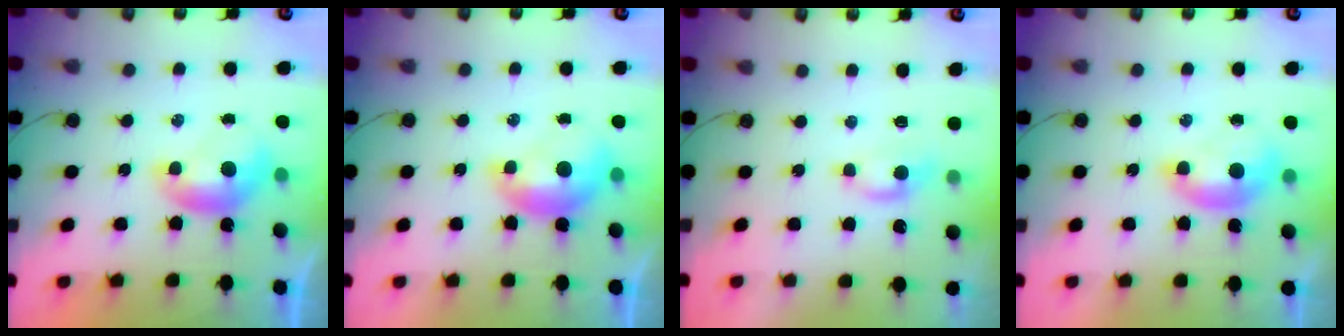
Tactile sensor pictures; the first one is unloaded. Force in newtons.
{"total": 1.5, "press": 1.4, "slide": 0.4}
{"total": 0.9, "press": 0.7, "slide": 0.6}
{"total": 1.5, "press": 1.3, "slide": 0.7}